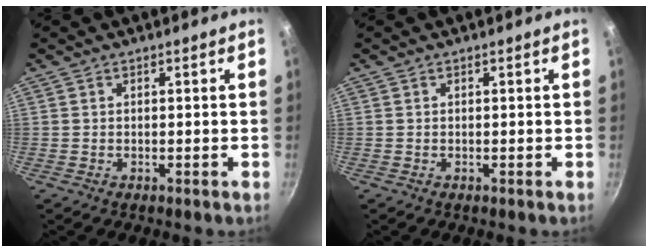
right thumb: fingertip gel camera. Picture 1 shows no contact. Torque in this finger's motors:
{"motor_torque": [-0.06, -0.06, 0.14, 0.02, 0.00]}